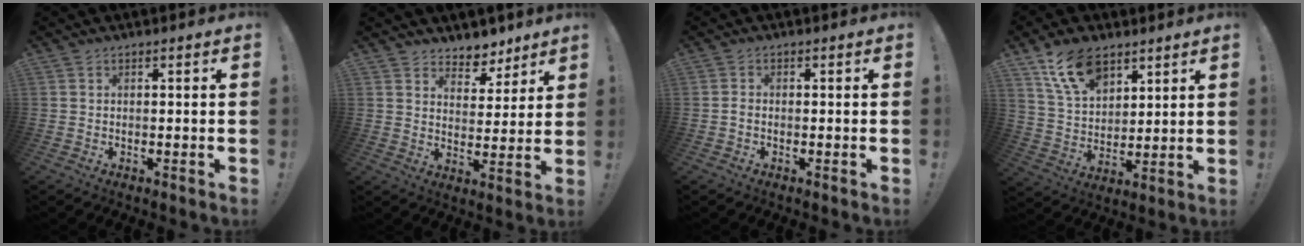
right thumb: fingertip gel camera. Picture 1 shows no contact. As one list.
[{"total": 6.3, "force": [4.8, 3.9, 0.9], "torque": [-0.007, -0.048, 0.091]}, {"total": 1.0, "force": [-0.6, 0.5, 0.7], "torque": [-0.022, 0.005, -0.009]}, {"total": 13.3, "force": [8.7, 7.4, 6.8], "torque": [-0.126, -0.036, 0.167]}]